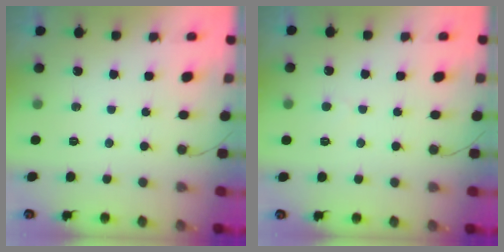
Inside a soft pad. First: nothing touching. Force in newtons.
{"total": 2.9, "press": 2.9, "slide": 0.3}